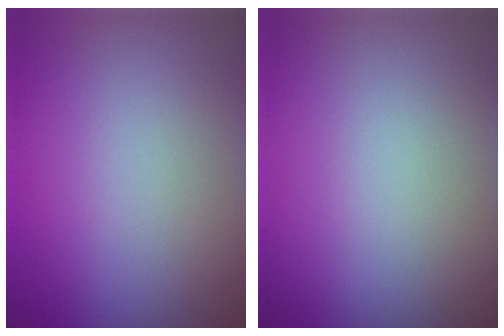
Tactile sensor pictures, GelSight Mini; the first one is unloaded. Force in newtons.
{"total": 0.0}